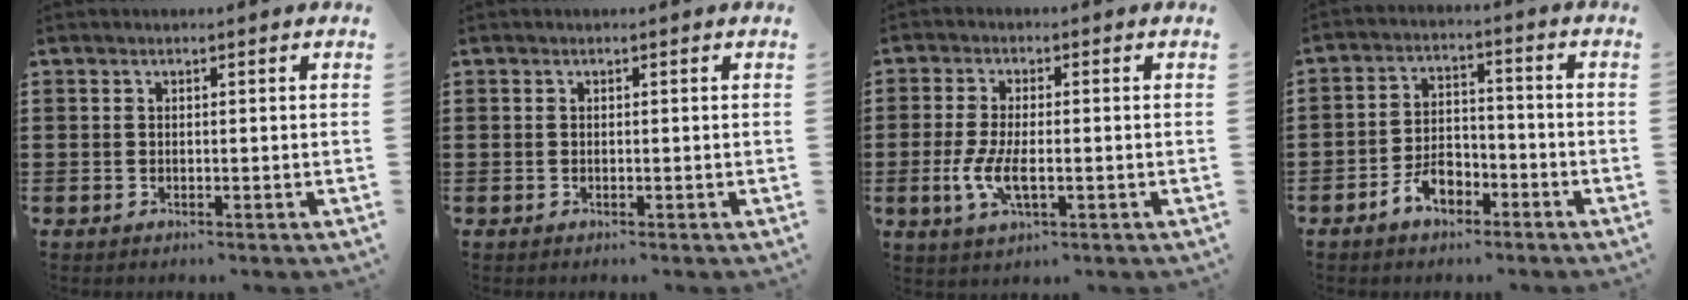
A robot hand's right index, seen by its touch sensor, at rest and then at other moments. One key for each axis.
{"total": 0.0}
{"total": 5.3, "fx": -1.5, "fy": 1.9, "fz": 4.8, "tx": -0.109, "ty": -0.010, "tz": -0.033}
{"total": 5.2, "fx": -3.4, "fy": 3.0, "fz": 2.5, "tx": -0.054, "ty": 0.011, "tz": -0.067}